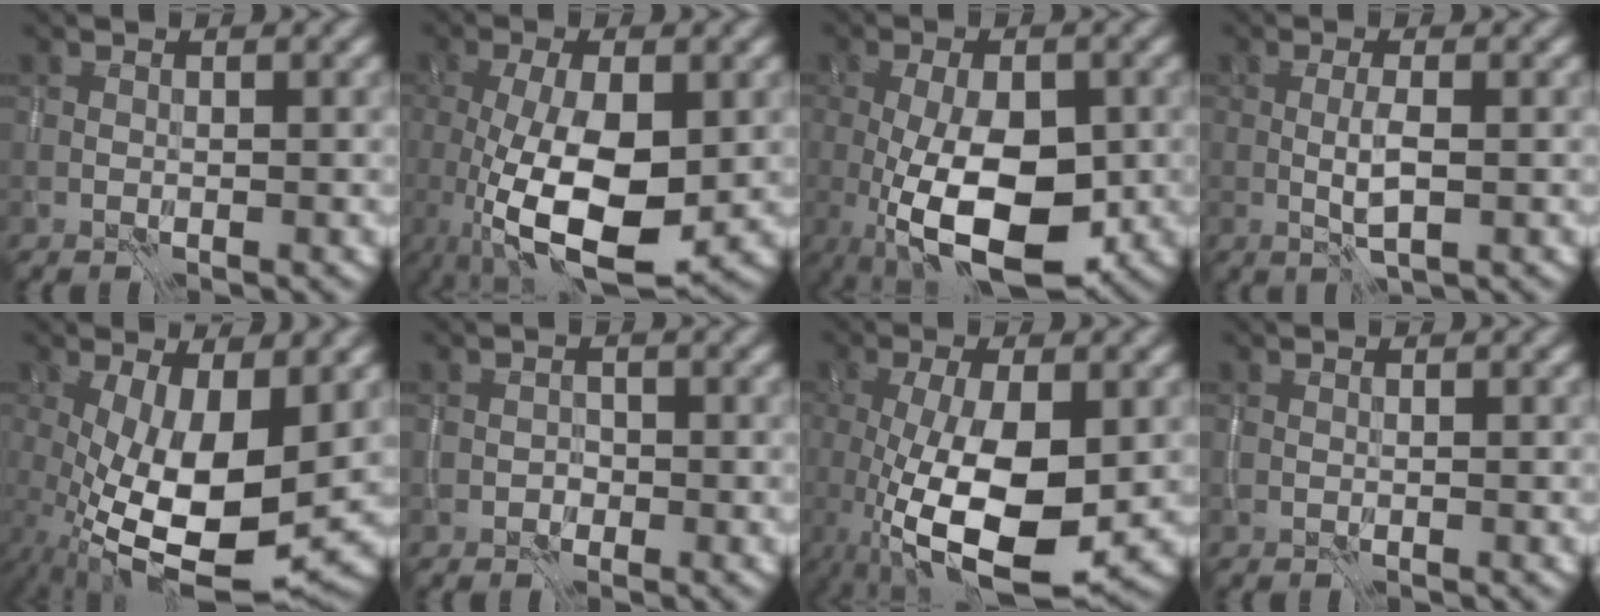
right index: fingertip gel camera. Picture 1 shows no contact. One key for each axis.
{"total": 10.5, "fx": -2.2, "fy": 4.2, "fz": 9.3, "tx": -0.181, "ty": -0.018, "tz": -0.033}
{"total": 10.6, "fx": -3.0, "fy": 4.8, "fz": 8.9, "tx": -0.160, "ty": -0.008, "tz": -0.049}
{"total": 2.2, "fx": -0.3, "fy": 0.5, "fz": 2.1, "tx": -0.044, "ty": -0.002, "tz": -0.004}
{"total": 12.4, "fx": -1.2, "fy": 5.1, "fz": 11.2, "tx": -0.199, "ty": -0.024, "tz": -0.012}
{"total": 1.1, "fx": -0.5, "fy": 1.0, "fz": 0.2, "tx": -0.003, "ty": -0.002, "tz": -0.008}
{"total": 11.6, "fx": -2.5, "fy": 4.5, "fz": 10.3, "tx": -0.196, "ty": -0.020, "tz": -0.039}
{"total": 0.0}